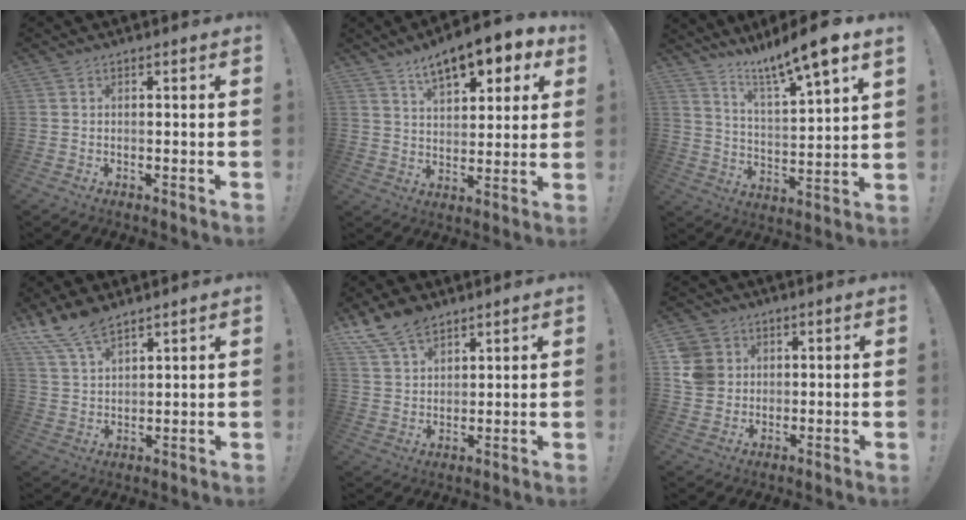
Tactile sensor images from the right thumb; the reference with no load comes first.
{"total": 12.8, "force": [8.1, 5.6, 8.1], "torque": [-0.116, -0.049, 0.139]}
{"total": 12.1, "force": [9.9, 0.3, 7.0], "torque": [-0.129, -0.076, 0.158]}
{"total": 10.2, "force": [8.2, 4.1, 4.5], "torque": [-0.096, -0.042, 0.161]}
{"total": 10.8, "force": [7.9, 6.1, 4.1], "torque": [-0.077, -0.040, 0.157]}
{"total": 8.0, "force": [2.0, 7.3, 2.6], "torque": [-0.052, -0.004, 0.041]}